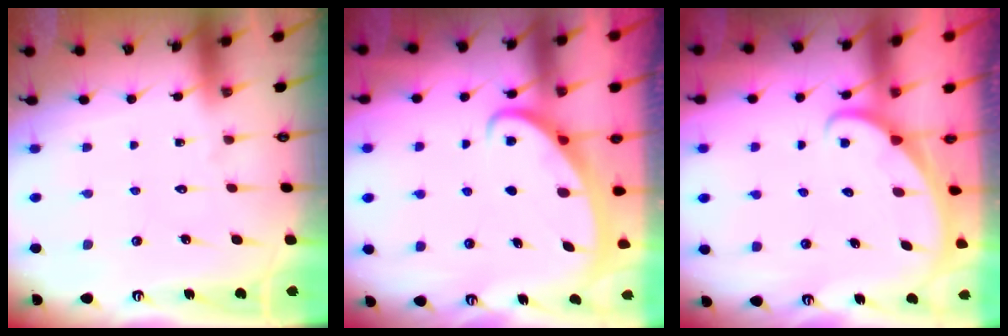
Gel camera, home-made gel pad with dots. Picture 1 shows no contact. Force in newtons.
{"total": 2.6, "press": 2.5, "slide": 0.3}
{"total": 1.8, "press": 1.8, "slide": 0.1}